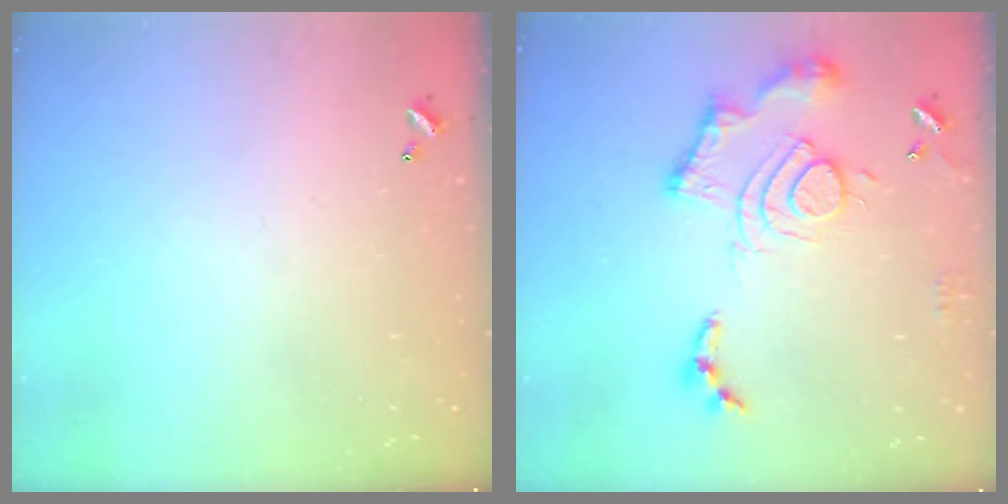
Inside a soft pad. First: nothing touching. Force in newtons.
{"total": 15.7, "press": 15.6, "slide": 1.4}